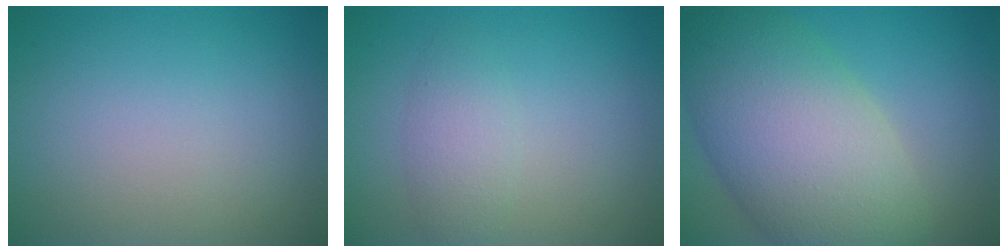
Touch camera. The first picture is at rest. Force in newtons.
{"total": 2.2, "press": 2.2, "slide": 0.1}
{"total": 11.5, "press": 11.5, "slide": 0.4}